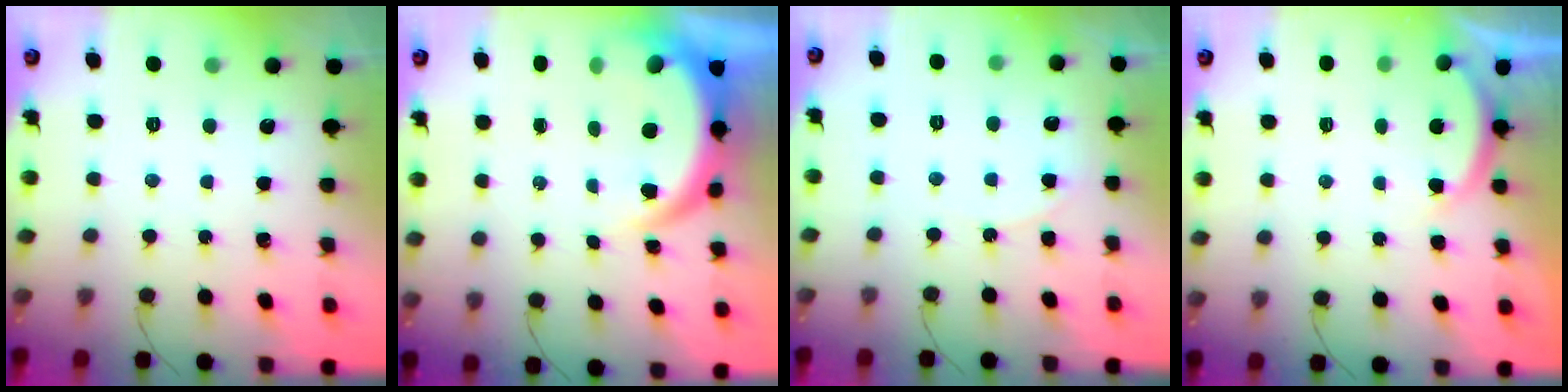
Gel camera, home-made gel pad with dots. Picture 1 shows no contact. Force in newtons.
{"total": 7.1, "press": 7.0, "slide": 1.0}
{"total": 3.9, "press": 3.9, "slide": 0.5}
{"total": 2.6, "press": 2.5, "slide": 0.7}